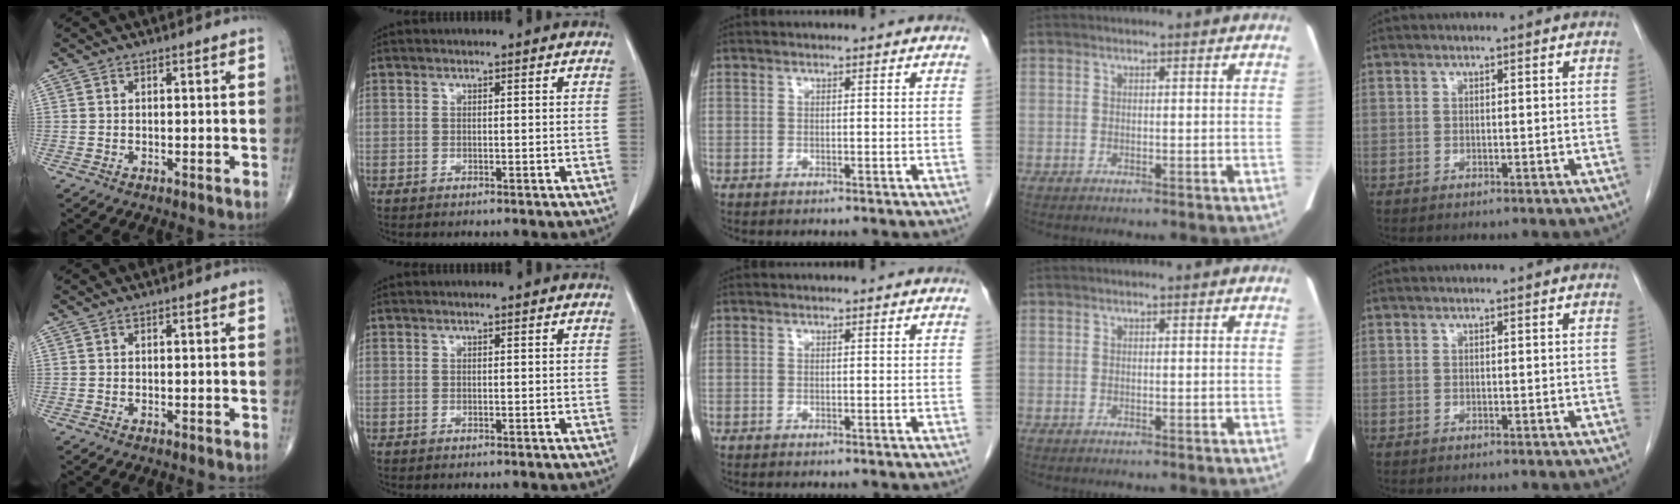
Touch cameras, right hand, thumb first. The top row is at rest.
{}